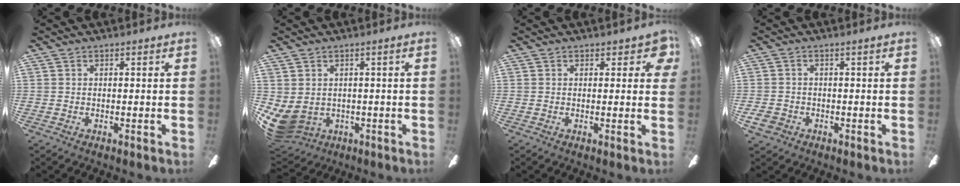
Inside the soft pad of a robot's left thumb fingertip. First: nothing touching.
{"total": 4.9, "force": [-0.5, 3.8, 3.0], "torque": [-0.091, -0.008, -0.010]}
{"total": 3.0, "force": [1.6, 1.6, 2.0], "torque": [-0.016, -0.003, 0.024]}
{"total": 3.2, "force": [-1.6, 2.2, 1.7], "torque": [-0.038, 0.005, -0.032]}